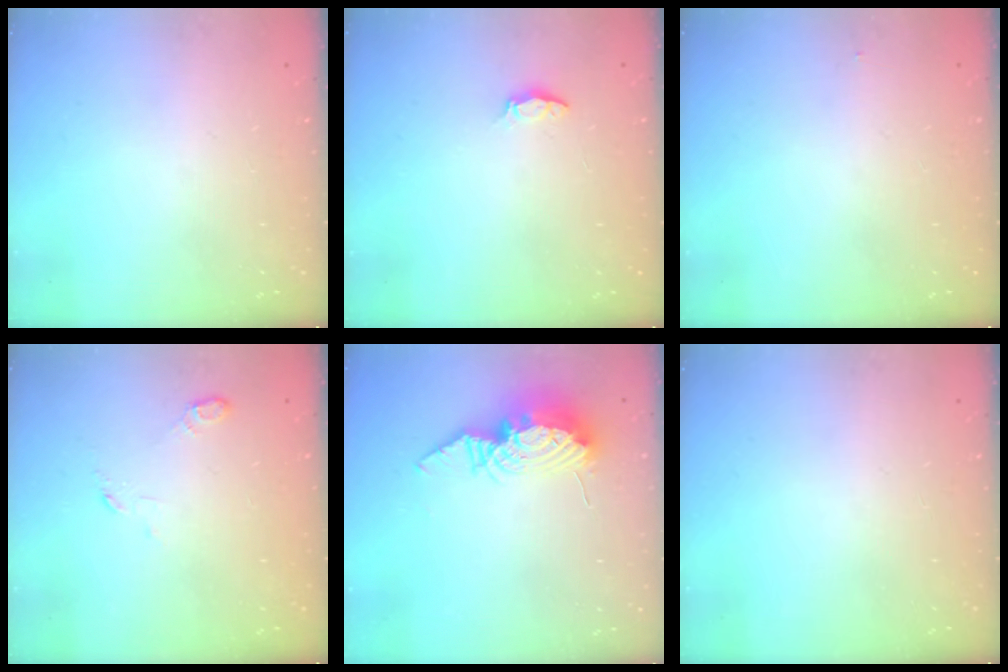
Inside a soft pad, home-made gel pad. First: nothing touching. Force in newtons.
{"total": 3.2, "press": 3.1, "slide": 0.4}
{"total": 5.7, "press": 1.1, "slide": 5.6}
{"total": 3.2, "press": 3.1, "slide": 0.7}
{"total": 11.8, "press": 11.7, "slide": 1.1}
{"total": 0.0}